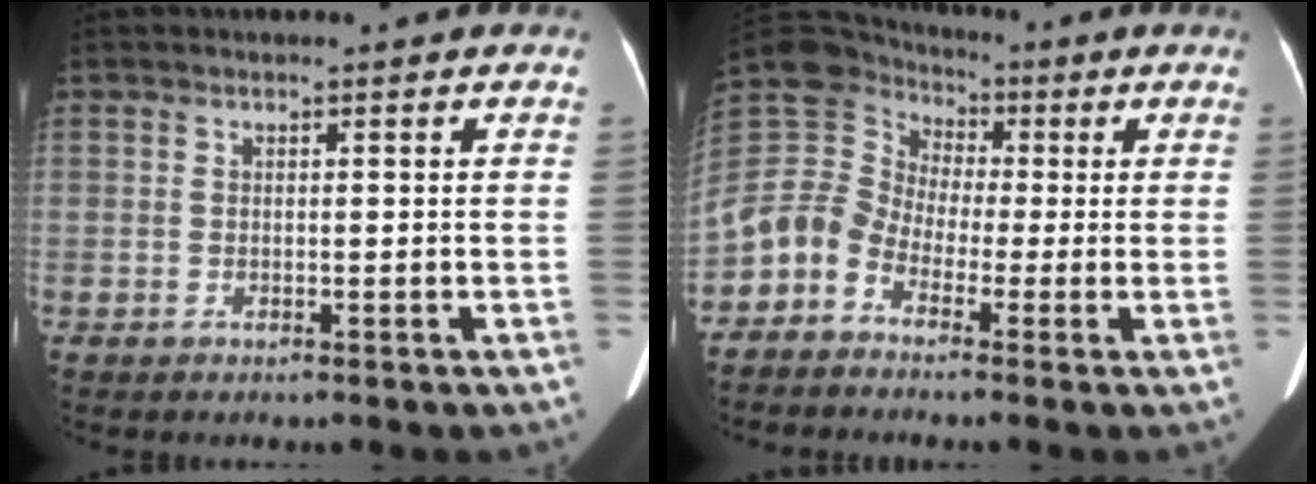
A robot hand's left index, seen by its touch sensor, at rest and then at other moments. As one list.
[{"total": 9.2, "force": [-3.0, 8.2, 3.1], "torque": [-0.090, 0.054, -0.060]}]